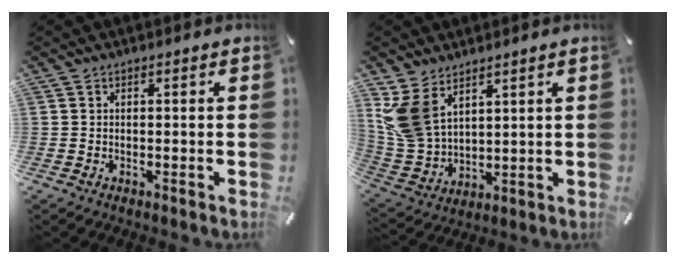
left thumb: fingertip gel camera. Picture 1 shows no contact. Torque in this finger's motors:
{"motor_torque": [2.09, 2.02, 1.24, -1.51, 0.61]}